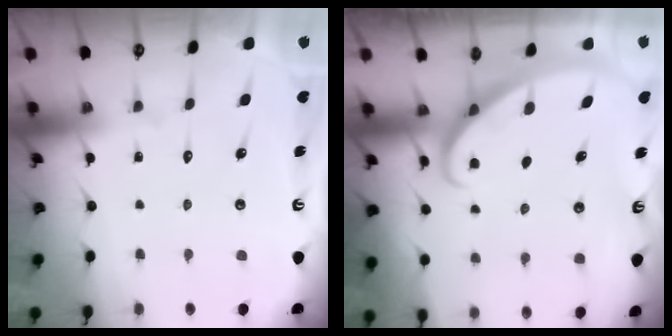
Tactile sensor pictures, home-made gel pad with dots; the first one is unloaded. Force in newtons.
{"total": 2.6, "press": 2.6, "slide": 0.1}